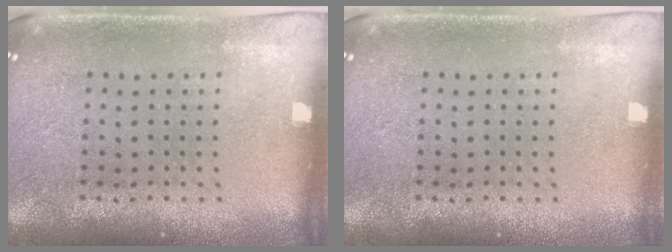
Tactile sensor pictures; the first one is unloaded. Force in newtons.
{"total": 0.0}